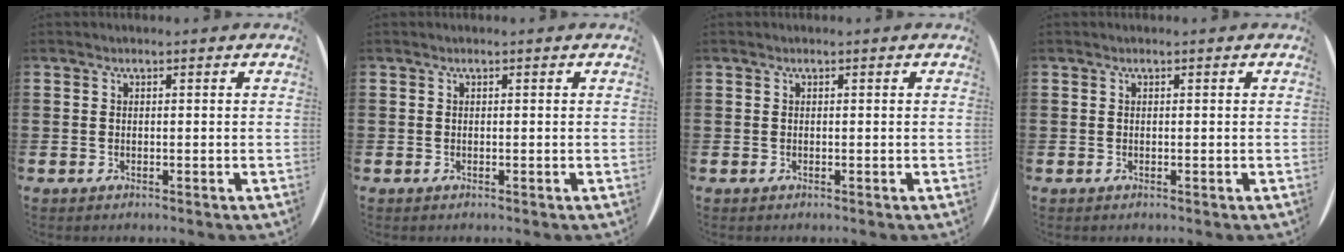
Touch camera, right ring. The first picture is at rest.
{"total": 0.0}
{"total": 0.0}
{"total": 0.0}